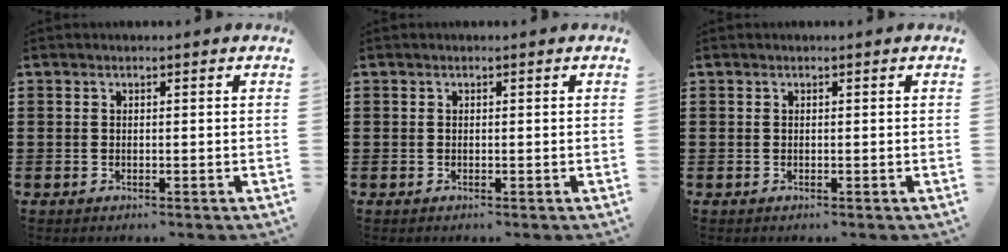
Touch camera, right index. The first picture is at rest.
{"total": 0.0}
{"total": 0.0}